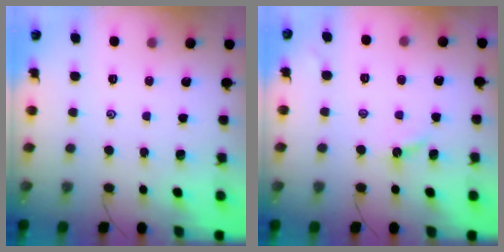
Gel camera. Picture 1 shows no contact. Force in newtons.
{"total": 2.6, "press": 2.6, "slide": 0.3}